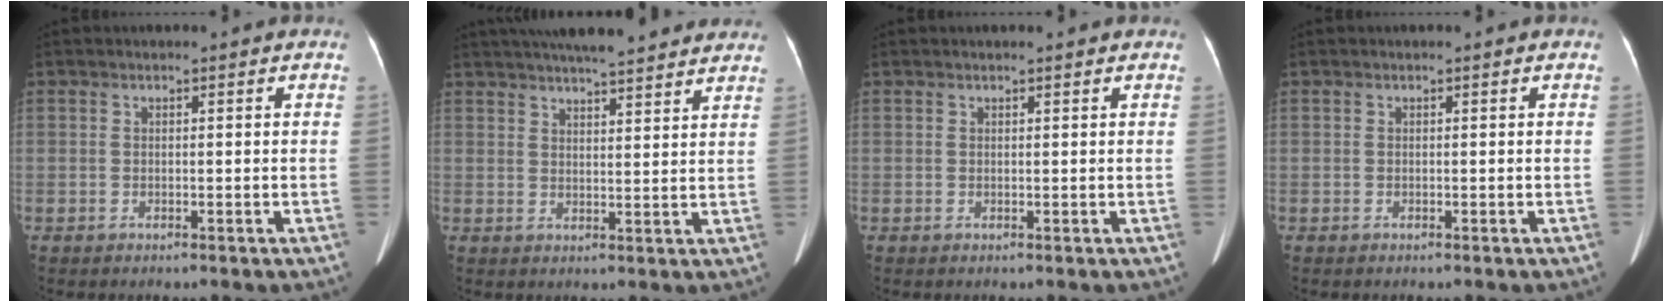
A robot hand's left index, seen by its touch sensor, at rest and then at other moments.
{"total": 16.9, "force": [14.7, 2.4, 8.0], "torque": [-0.122, 0.040, 0.196]}
{"total": 0.9, "force": [0.8, 0.1, 0.5], "torque": [-0.007, 0.011, 0.011]}
{"total": 0.0}